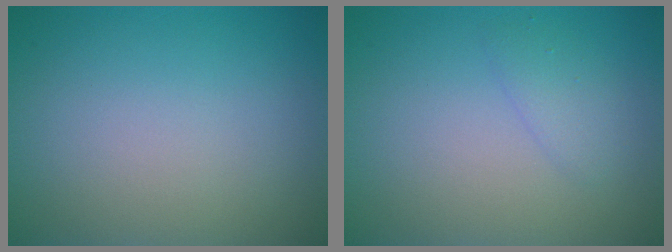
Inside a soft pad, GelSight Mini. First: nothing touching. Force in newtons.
{"total": 1.3, "press": 1.3, "slide": 0.1}